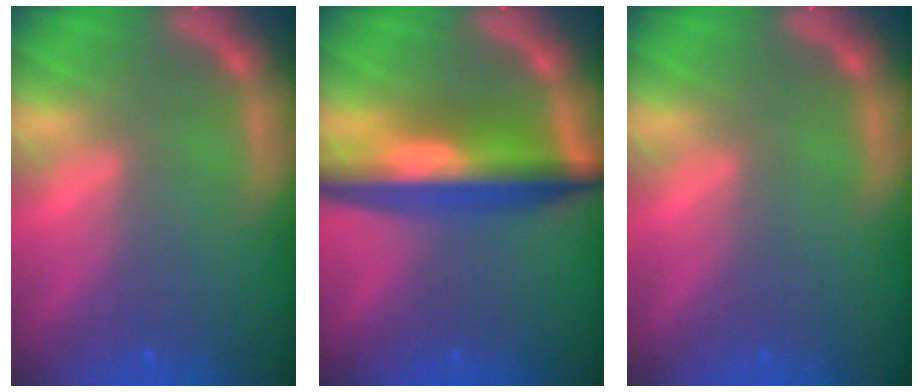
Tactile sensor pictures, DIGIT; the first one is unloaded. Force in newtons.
{"total": 8.5}
{"total": 0.0}